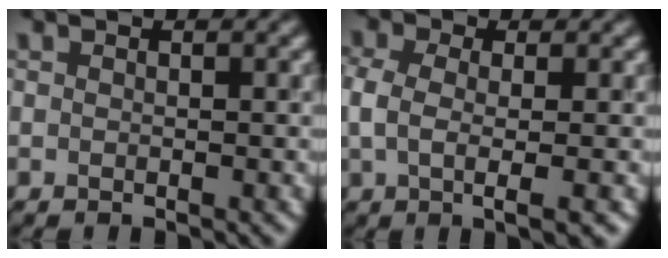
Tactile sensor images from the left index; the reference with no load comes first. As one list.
[{"total": 3.5, "force": [-0.2, 1.5, 3.2], "torque": [-0.065, 0.004, -0.001]}]